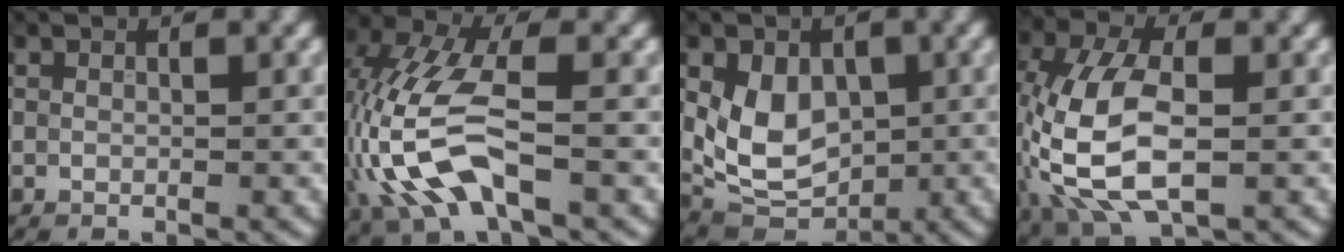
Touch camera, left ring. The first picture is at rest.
{"total": 8.4, "force": [-2.0, 3.9, 7.2], "torque": [-0.166, 0.012, -0.046]}
{"total": 6.1, "force": [0.5, 4.5, 4.2], "torque": [-0.072, -0.013, 0.010]}
{"total": 10.4, "force": [-1.2, 5.8, 8.6], "torque": [-0.203, -0.001, -0.029]}